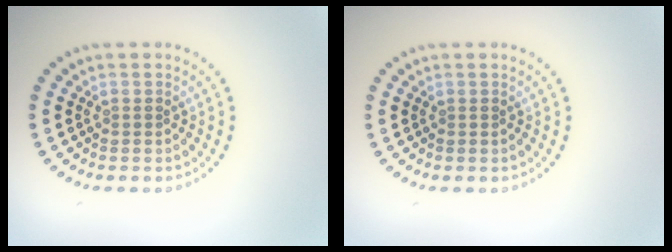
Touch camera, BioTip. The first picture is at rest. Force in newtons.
{"total": 0.0}